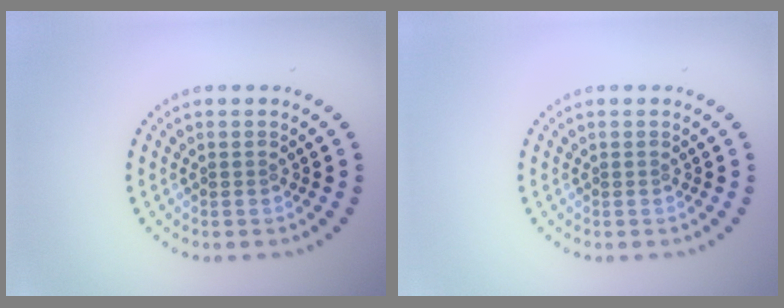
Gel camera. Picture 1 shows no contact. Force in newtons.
{"total": 0.0}